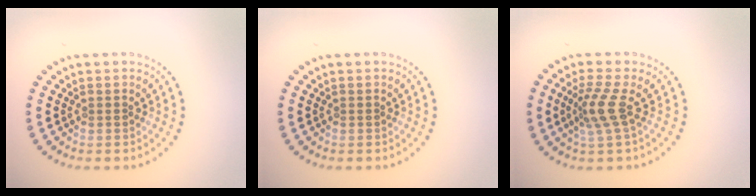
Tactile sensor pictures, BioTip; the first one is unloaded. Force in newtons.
{"total": 0.0}
{"total": 2.9, "press": 2.0, "slide": 2.0}